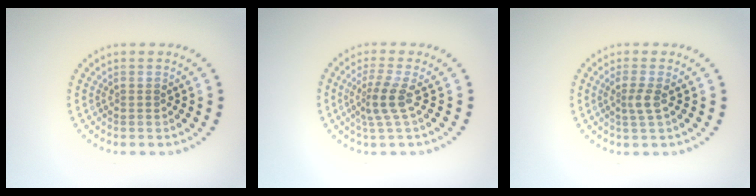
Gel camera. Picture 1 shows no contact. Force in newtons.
{"total": 2.5, "press": 1.8, "slide": 1.8}
{"total": 1.7, "press": 1.3, "slide": 1.1}